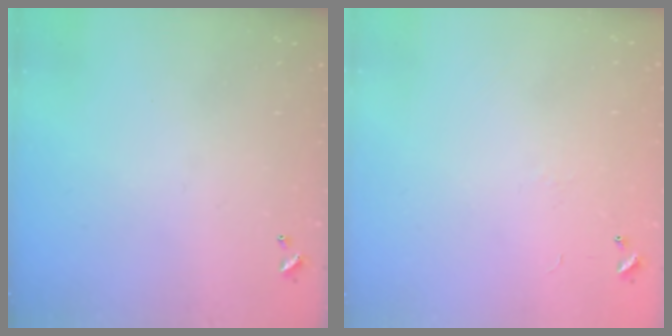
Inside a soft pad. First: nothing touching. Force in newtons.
{"total": 6.9, "press": 6.9, "slide": 0.9}